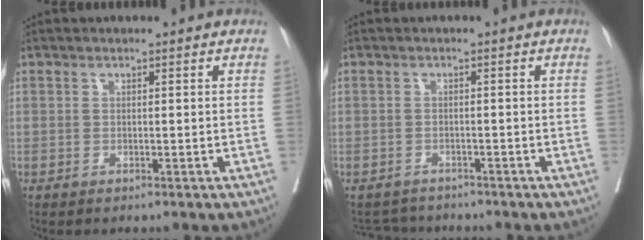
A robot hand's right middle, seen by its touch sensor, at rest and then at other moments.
{"total": 3.6, "force": [-3.5, 0.9, -0.4], "torque": [0.009, -0.005, -0.056]}